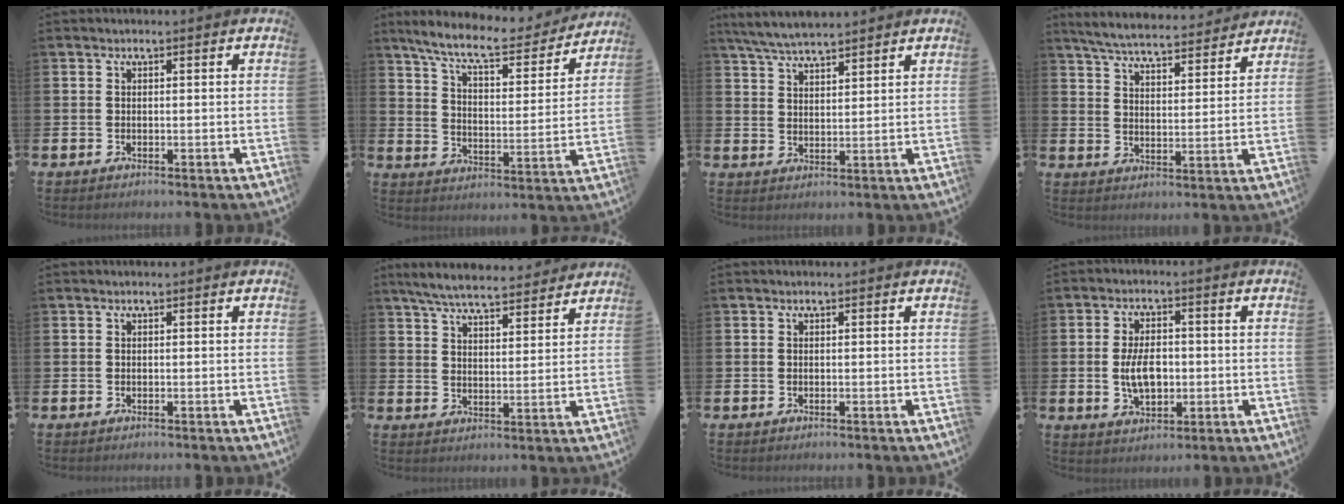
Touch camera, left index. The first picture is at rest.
{"total": 9.2, "force": [8.2, 1.6, 3.9], "torque": [-0.107, -0.048, 0.140]}
{"total": 5.5, "force": [5.3, 0.6, 1.4], "torque": [-0.051, -0.015, 0.099]}
{"total": 6.1, "force": [6.0, 0.5, 1.2], "torque": [-0.045, -0.042, 0.103]}
{"total": 0.0}
{"total": 6.5, "force": [6.2, 0.9, 1.8], "torque": [-0.055, -0.033, 0.109]}
{"total": 0.0}
{"total": 5.6, "force": [-0.3, 3.2, 4.6], "torque": [-0.081, 0.001, -0.010]}